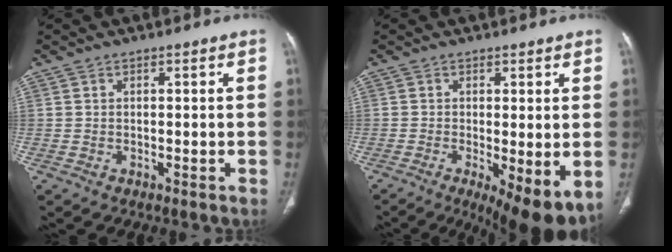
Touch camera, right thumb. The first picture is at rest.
{"total": 10.4, "force": [-3.2, 3.0, 9.4], "torque": [-0.139, -0.024, -0.044]}